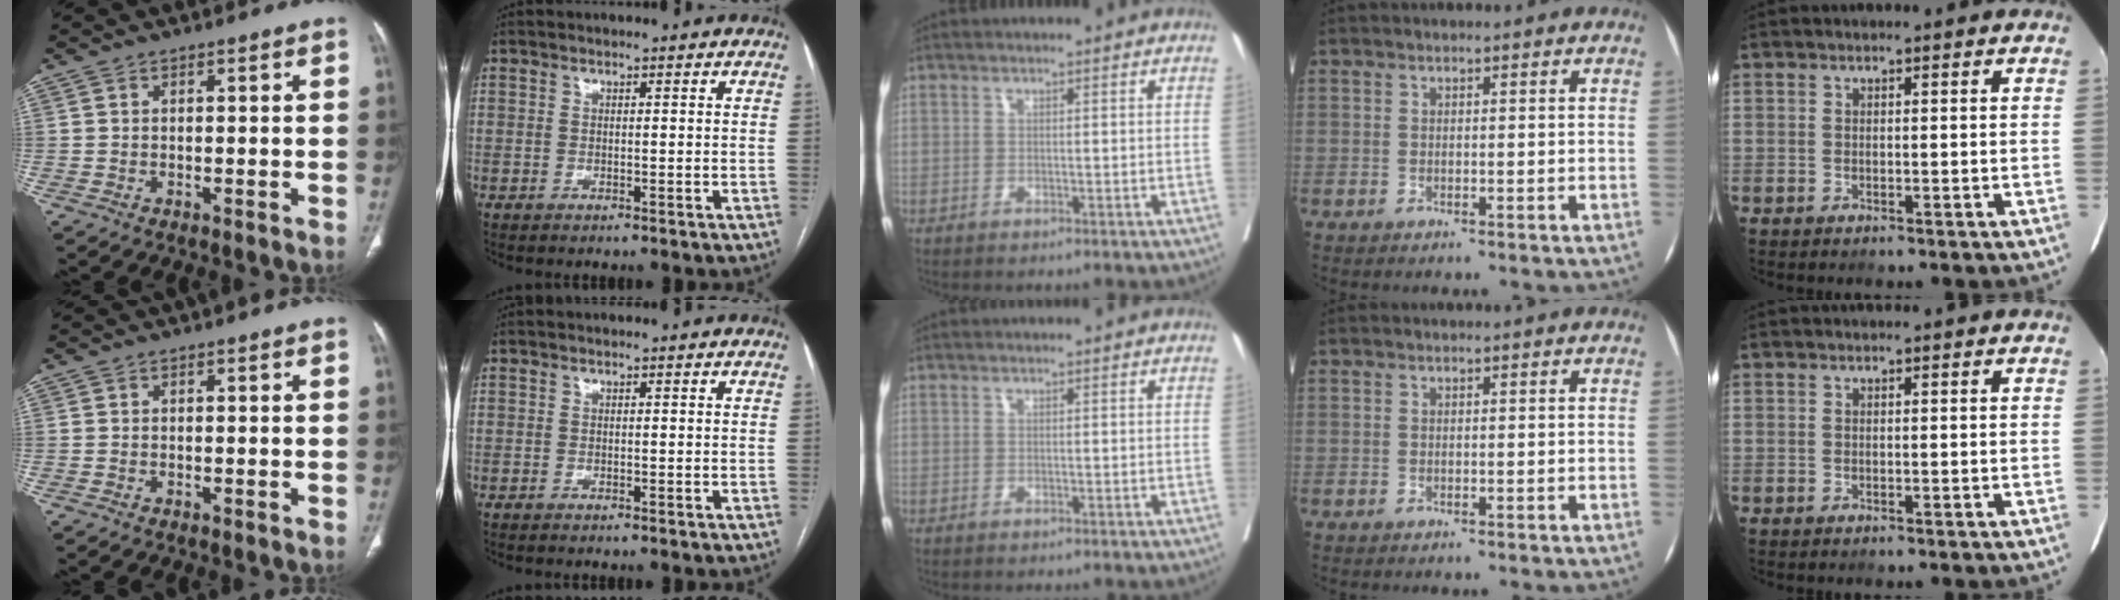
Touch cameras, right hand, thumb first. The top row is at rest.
{"index": {"total": 0.6, "force": [-0.6, -0.1, 0.2], "torque": [0.001, -0.001, -0.010]}}